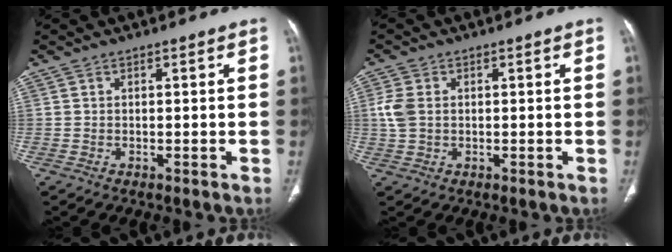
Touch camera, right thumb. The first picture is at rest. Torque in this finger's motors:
{"motor_torque": [1.94, 1.79, 0.59, -0.40, 0.10]}